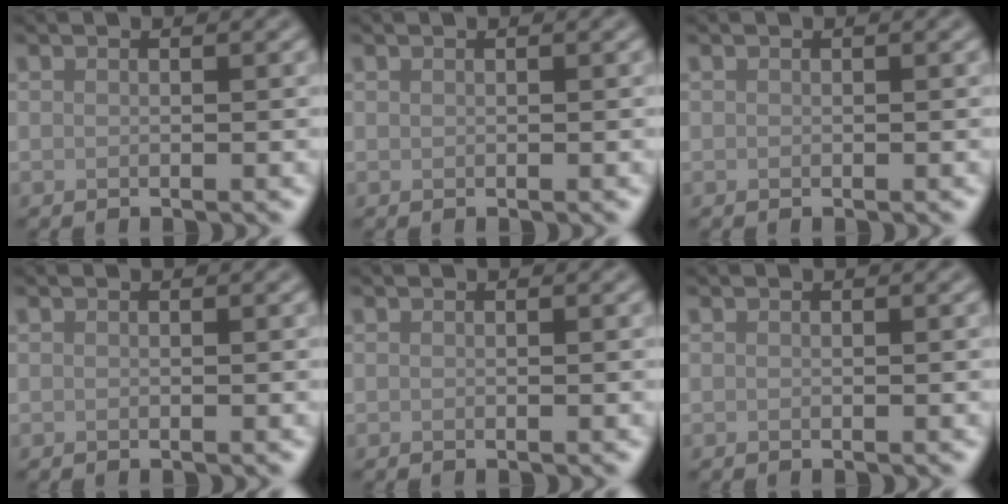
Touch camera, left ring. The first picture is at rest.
{"total": 0.0}
{"total": 0.0}
{"total": 0.0}
{"total": 0.0}
{"total": 0.0}